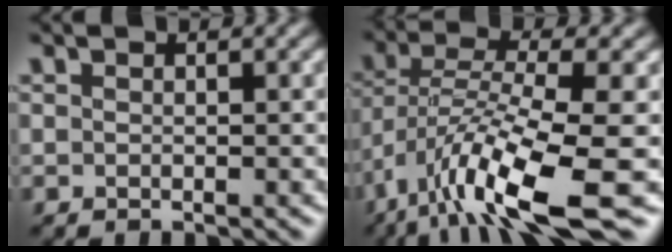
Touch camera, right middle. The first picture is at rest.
{"total": 10.3, "force": [-5.3, 2.4, 8.5], "torque": [-0.159, 0.001, -0.093]}